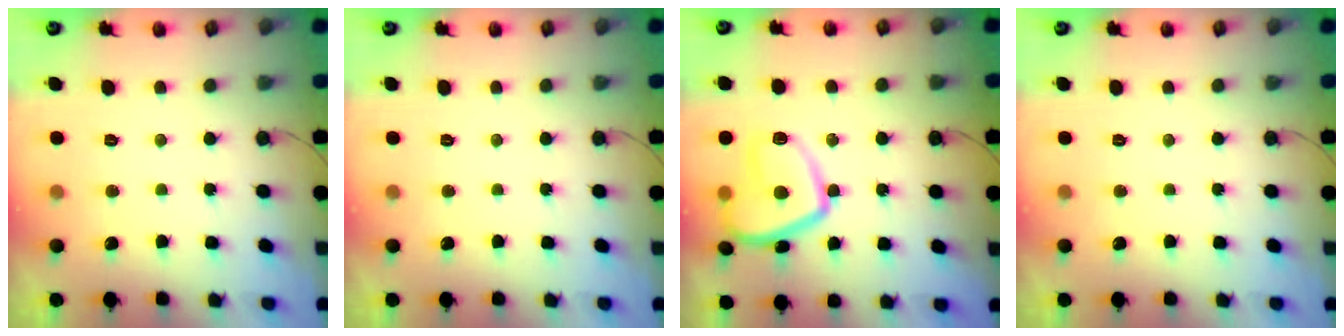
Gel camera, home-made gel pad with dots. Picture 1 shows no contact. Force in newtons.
{"total": 0.0}
{"total": 13.0, "press": 12.9, "slide": 0.8}
{"total": 0.0}